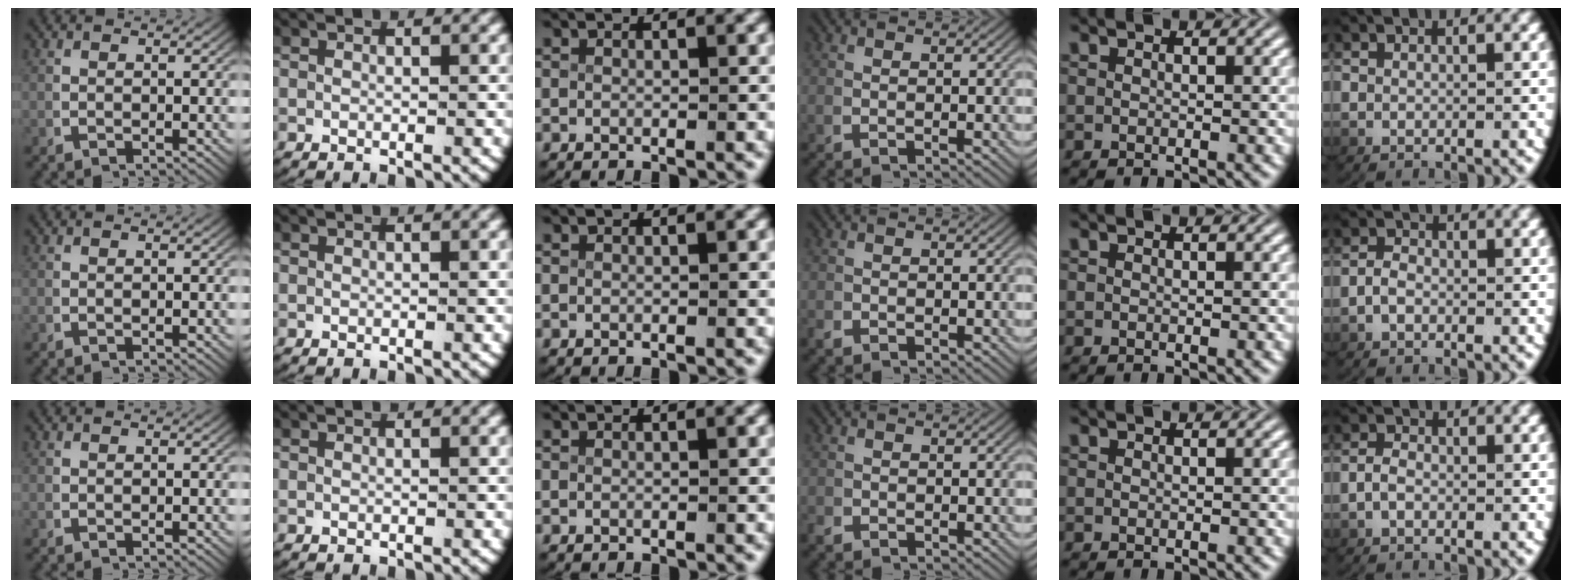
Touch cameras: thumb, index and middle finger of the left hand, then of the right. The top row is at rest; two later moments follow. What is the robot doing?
{"motion": "lift_and_place", "object": "paper towel"}